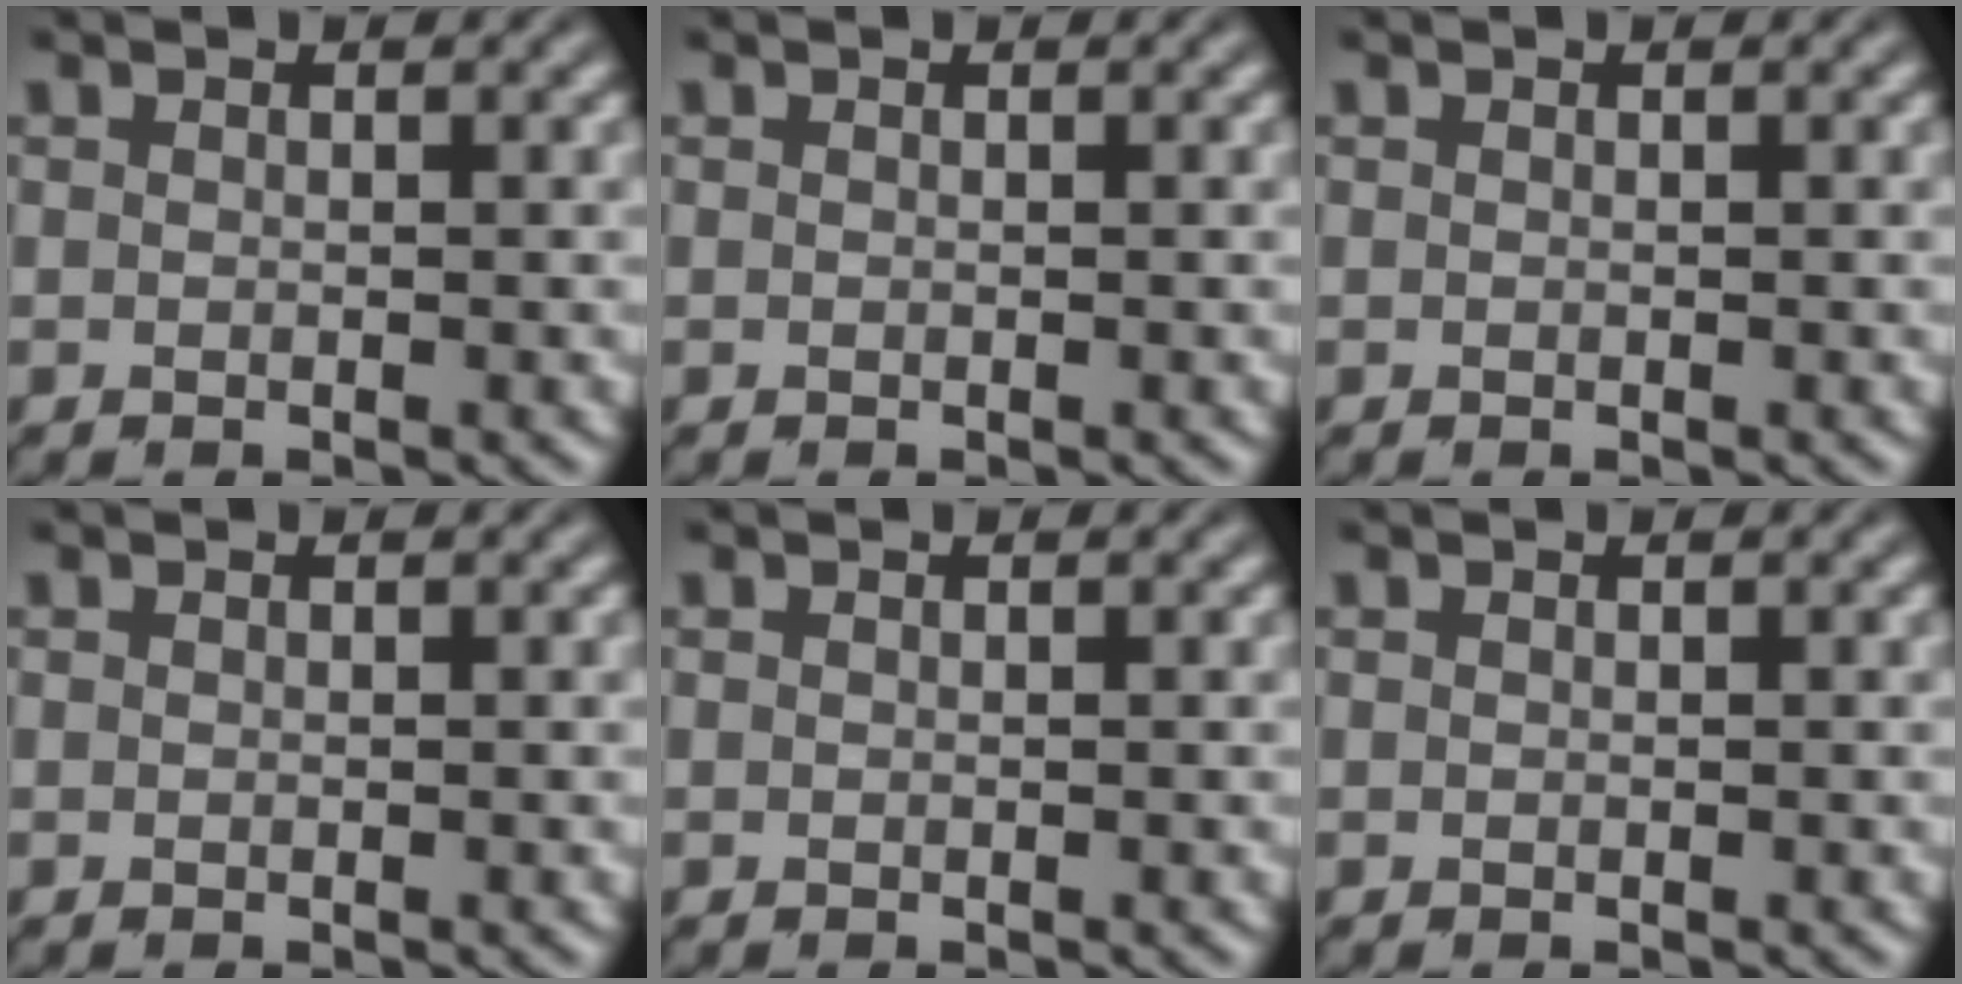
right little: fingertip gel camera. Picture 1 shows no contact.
{"total": 0.0}
{"total": 0.0}
{"total": 0.0}
{"total": 0.0}
{"total": 0.0}